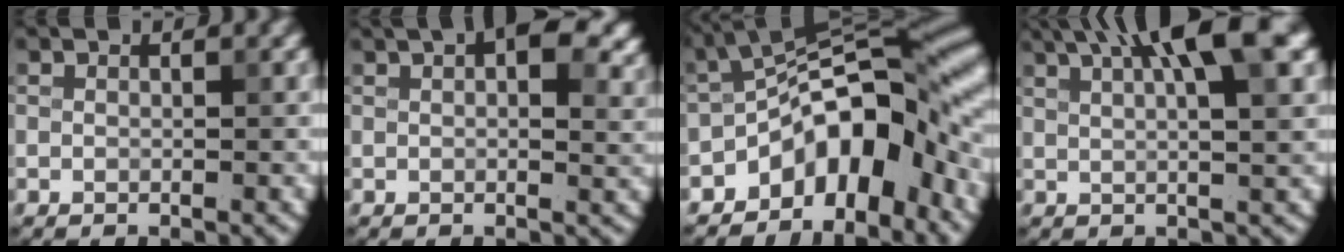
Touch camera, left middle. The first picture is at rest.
{"total": 8.8, "force": [4.1, 4.4, 6.4], "torque": [-0.056, 0.017, 0.047]}
{"total": 9.6, "force": [-4.7, 4.5, 7.0], "torque": [-0.078, 0.021, -0.091]}
{"total": 9.3, "force": [4.3, 2.2, 7.9], "torque": [-0.093, 0.029, 0.054]}